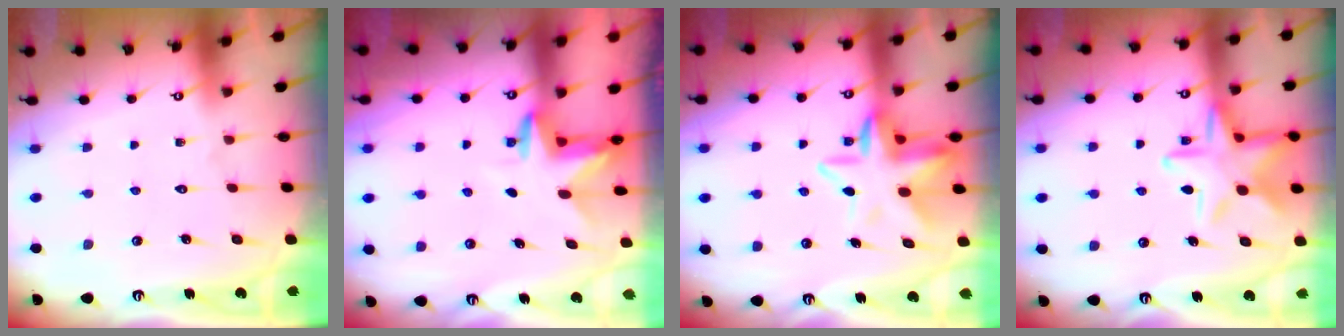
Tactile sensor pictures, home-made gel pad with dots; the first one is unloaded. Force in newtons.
{"total": 3.4, "press": 3.4, "slide": 0.3}
{"total": 11.0, "press": 10.7, "slide": 2.7}
{"total": 14.6, "press": 14.5, "slide": 1.1}